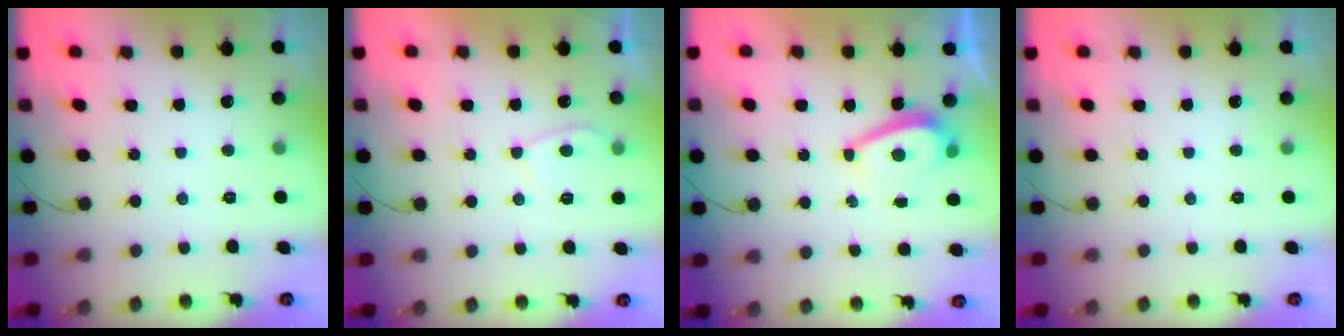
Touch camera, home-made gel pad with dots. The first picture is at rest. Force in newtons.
{"total": 2.7, "press": 2.6, "slide": 0.6}
{"total": 4.7, "press": 4.6, "slide": 0.6}
{"total": 0.0}